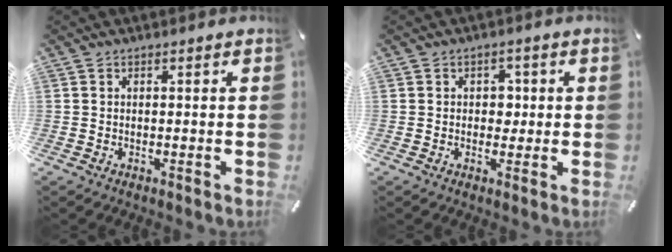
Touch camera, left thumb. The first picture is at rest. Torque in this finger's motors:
{"motor_torque": [0.28, 0.48, 0.07, -0.02, 0.00]}